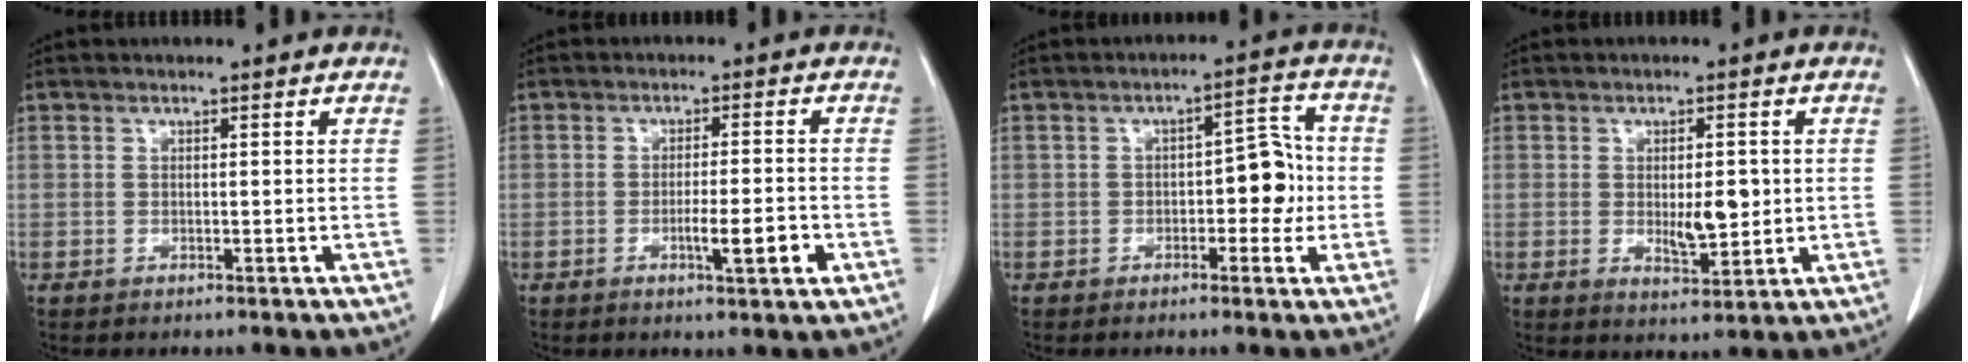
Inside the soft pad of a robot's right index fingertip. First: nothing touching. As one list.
[{"total": 5.4, "force": [-2.0, 0.4, 5.0], "torque": [-0.076, -0.004, -0.029]}, {"total": 6.3, "force": [-0.9, 3.0, 5.5], "torque": [-0.067, 0.027, -0.011]}, {"total": 5.3, "force": [-0.1, 1.9, 4.9], "torque": [-0.073, -0.008, 0.005]}]